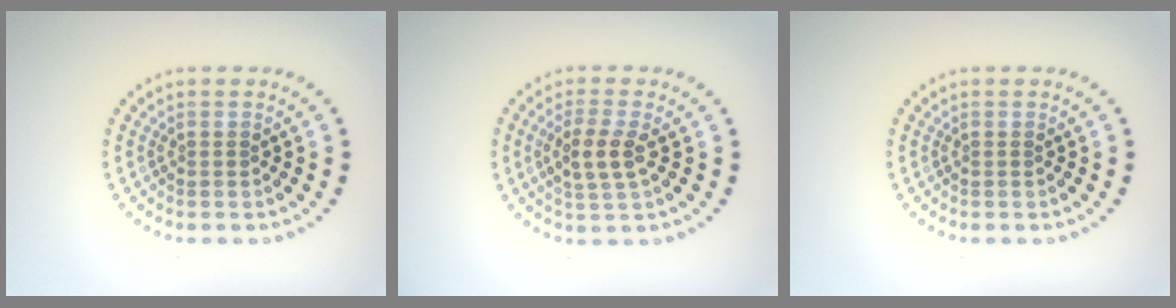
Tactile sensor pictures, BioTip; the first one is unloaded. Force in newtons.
{"total": 2.7, "press": 2.6, "slide": 0.9}
{"total": 0.0}